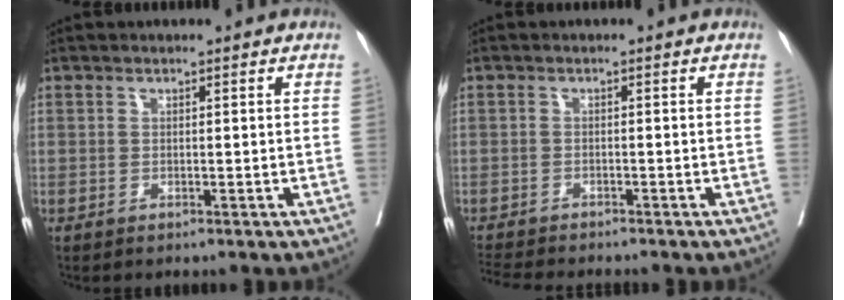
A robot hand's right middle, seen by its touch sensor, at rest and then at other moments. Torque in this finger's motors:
{"motor_torque": [0.54, -0.77, 0.07, 0.04]}